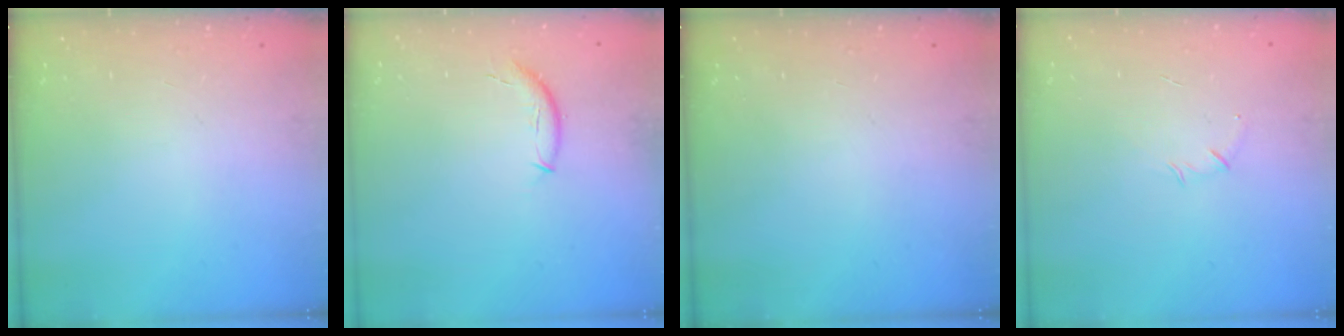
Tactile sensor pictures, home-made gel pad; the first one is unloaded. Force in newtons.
{"total": 6.6, "press": 6.6, "slide": 1.0}
{"total": 0.0}
{"total": 3.9, "press": 3.7, "slide": 1.2}